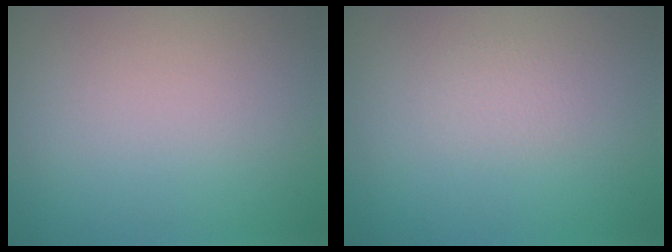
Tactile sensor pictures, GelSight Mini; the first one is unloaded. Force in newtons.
{"total": 0.9, "press": 0.8, "slide": 0.1}